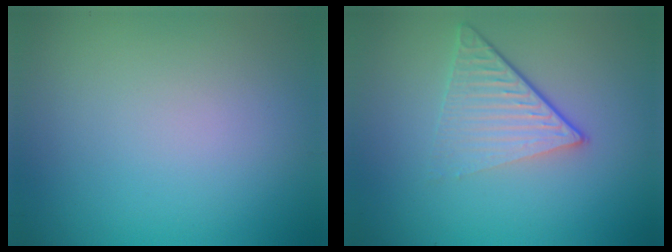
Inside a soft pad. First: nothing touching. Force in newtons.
{"total": 4.7, "press": 3.0, "slide": 3.6}